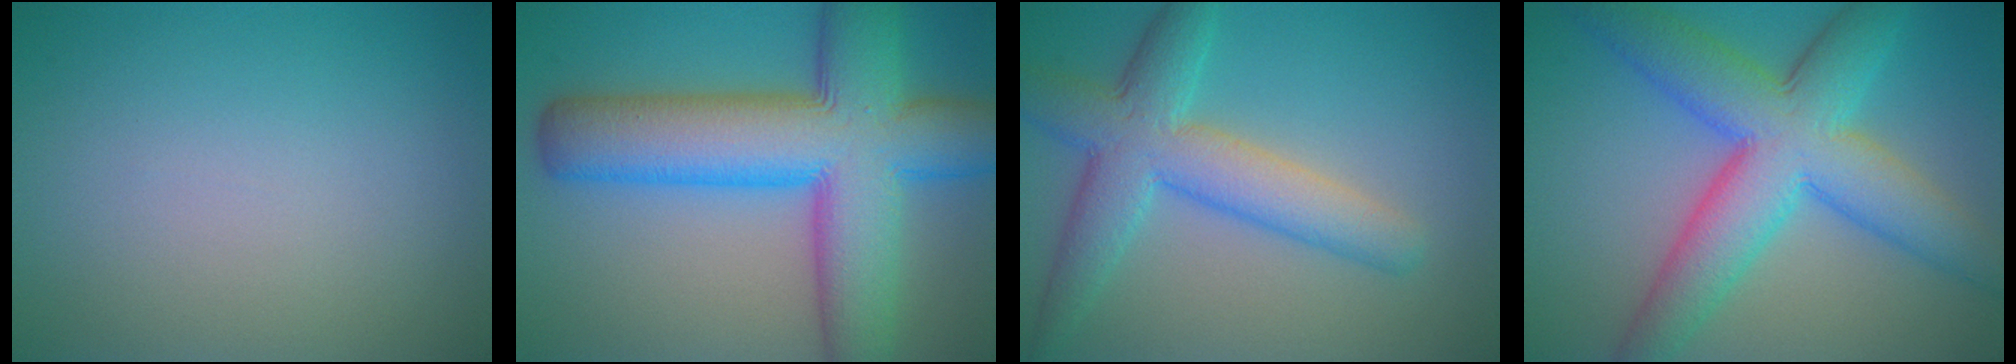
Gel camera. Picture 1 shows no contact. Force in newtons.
{"total": 13.4, "press": 13.4, "slide": 0.3}
{"total": 6.5, "press": 6.5, "slide": 0.2}
{"total": 9.8, "press": 9.8, "slide": 0.2}